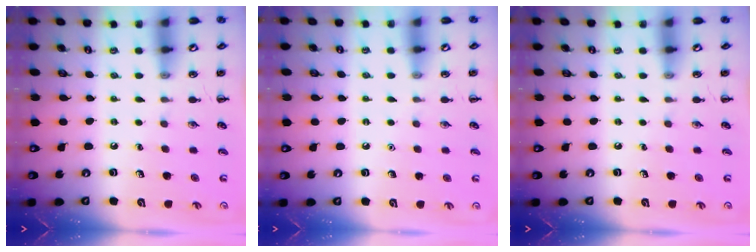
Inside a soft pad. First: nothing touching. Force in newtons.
{"total": 1.6, "press": 1.6, "slide": 0.1}
{"total": 0.0}